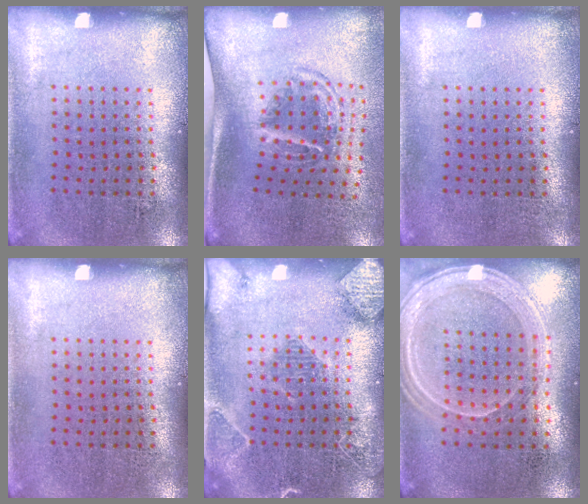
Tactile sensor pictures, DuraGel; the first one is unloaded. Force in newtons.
{"total": 1.8, "press": 1.1, "slide": 1.4}
{"total": 0.0}
{"total": 0.0}
{"total": 2.1, "press": 2.0, "slide": 0.5}
{"total": 1.3, "press": 1.3, "slide": 0.1}